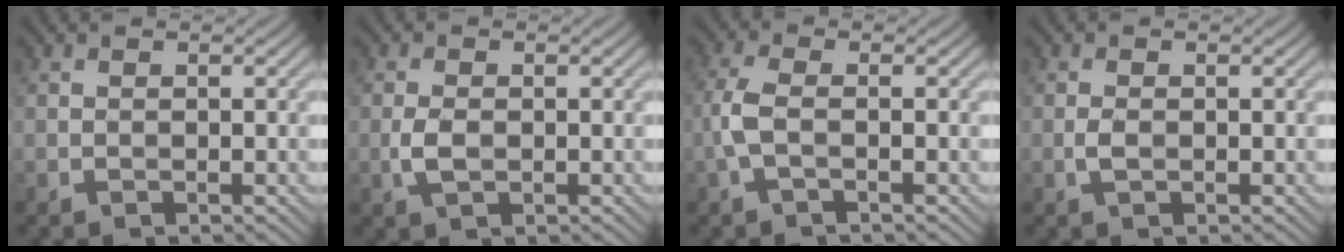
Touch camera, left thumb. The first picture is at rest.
{"total": 2.4, "force": [-0.5, 1.3, 2.0], "torque": [-0.050, -0.001, -0.011]}
{"total": 3.4, "force": [-0.9, 1.1, 3.1], "torque": [-0.080, 0.004, -0.026]}
{"total": 1.3, "force": [-0.3, 0.6, 1.1], "torque": [-0.026, 0.001, -0.008]}